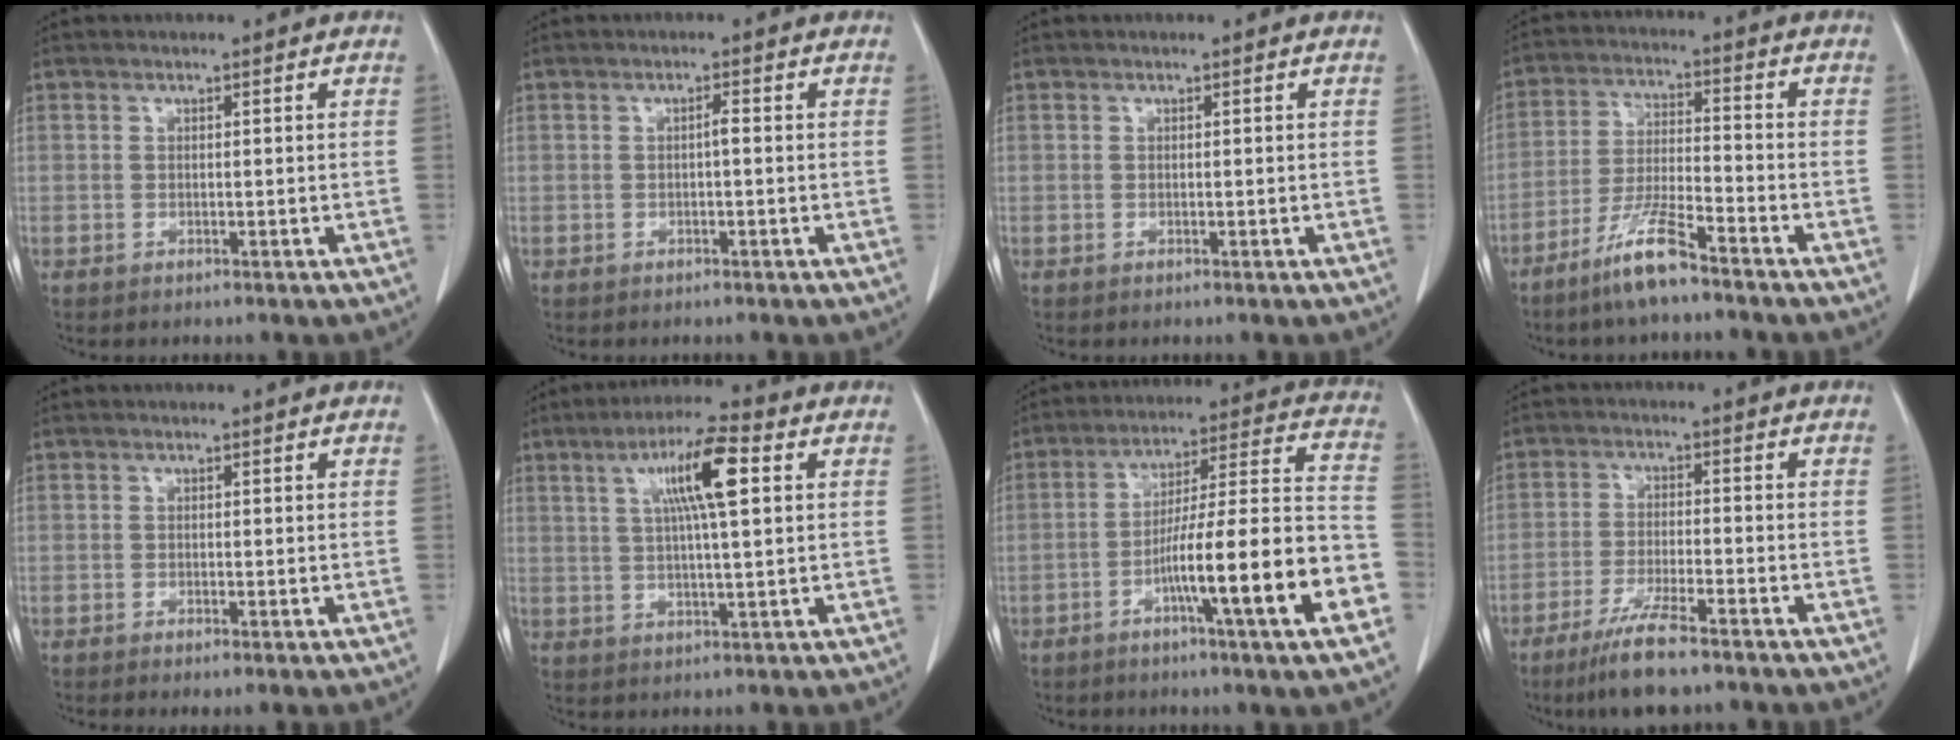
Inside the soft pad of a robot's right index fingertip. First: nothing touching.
{"total": 0.9, "force": [-0.1, 0.1, 0.9], "torque": [-0.015, 0.002, -0.001]}
{"total": 0.0}
{"total": 8.0, "force": [-6.0, 0.4, 5.3], "torque": [-0.111, -0.017, -0.120]}
{"total": 1.2, "force": [-0.5, 0.2, 1.0], "torque": [-0.018, -0.003, -0.006]}
{"total": 9.6, "force": [3.1, 0.8, 9.0], "torque": [-0.160, 0.014, 0.052]}
{"total": 18.1, "force": [-6.8, 0.1, 16.8], "torque": [-0.235, 0.011, -0.105]}
{"total": 7.8, "force": [-5.7, 0.6, 5.3], "torque": [-0.101, -0.020, -0.102]}